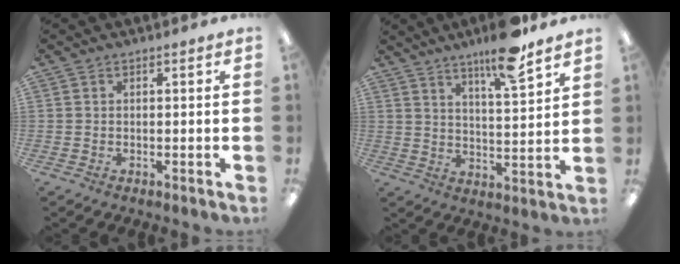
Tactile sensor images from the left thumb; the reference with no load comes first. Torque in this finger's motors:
{"motor_torque": [1.38, 0.67, 0.73, -0.70, 0.06]}